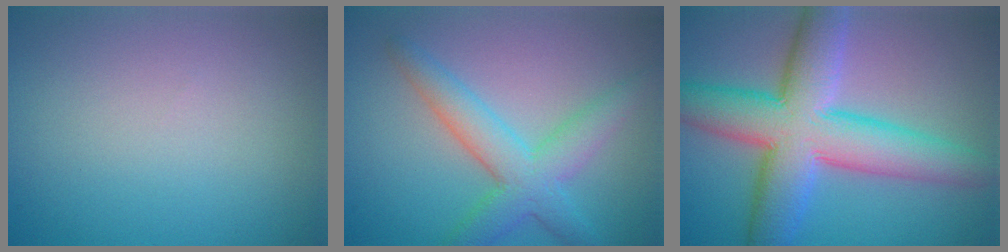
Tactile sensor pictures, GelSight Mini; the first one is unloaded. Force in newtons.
{"total": 4.9, "press": 4.9, "slide": 0.1}
{"total": 10.2, "press": 10.2, "slide": 0.2}